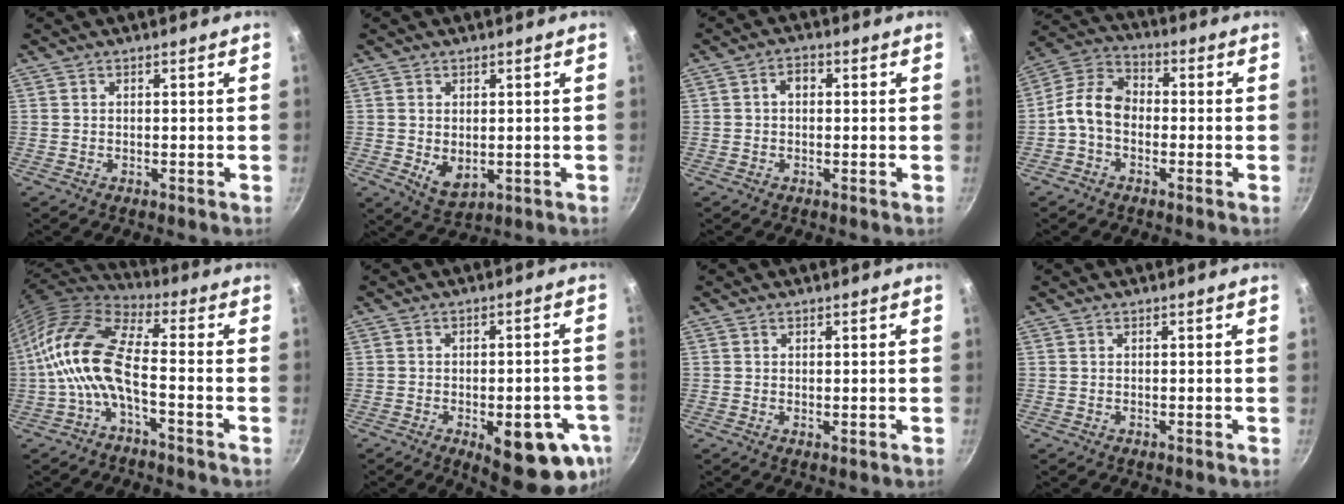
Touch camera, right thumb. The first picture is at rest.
{"total": 5.2, "force": [0.0, 3.4, 3.9], "torque": [-0.061, -0.017, 0.009]}
{"total": 2.8, "force": [0.3, 2.0, 1.9], "torque": [-0.024, 0.010, 0.000]}
{"total": 8.8, "force": [-1.7, 6.3, 5.9], "torque": [-0.098, 0.035, -0.055]}
{"total": 13.8, "force": [-2.6, 5.5, 12.4], "torque": [-0.254, 0.036, -0.066]}
{"total": 15.6, "force": [-5.8, 6.5, 12.9], "torque": [-0.121, 0.008, -0.069]}
{"total": 0.8, "force": [0.3, 0.4, 0.6], "torque": [-0.009, -0.006, 0.002]}
{"total": 0.0}